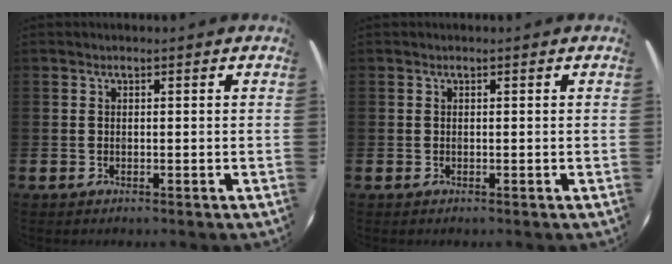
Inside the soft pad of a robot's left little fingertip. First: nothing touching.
{"total": 0.0}